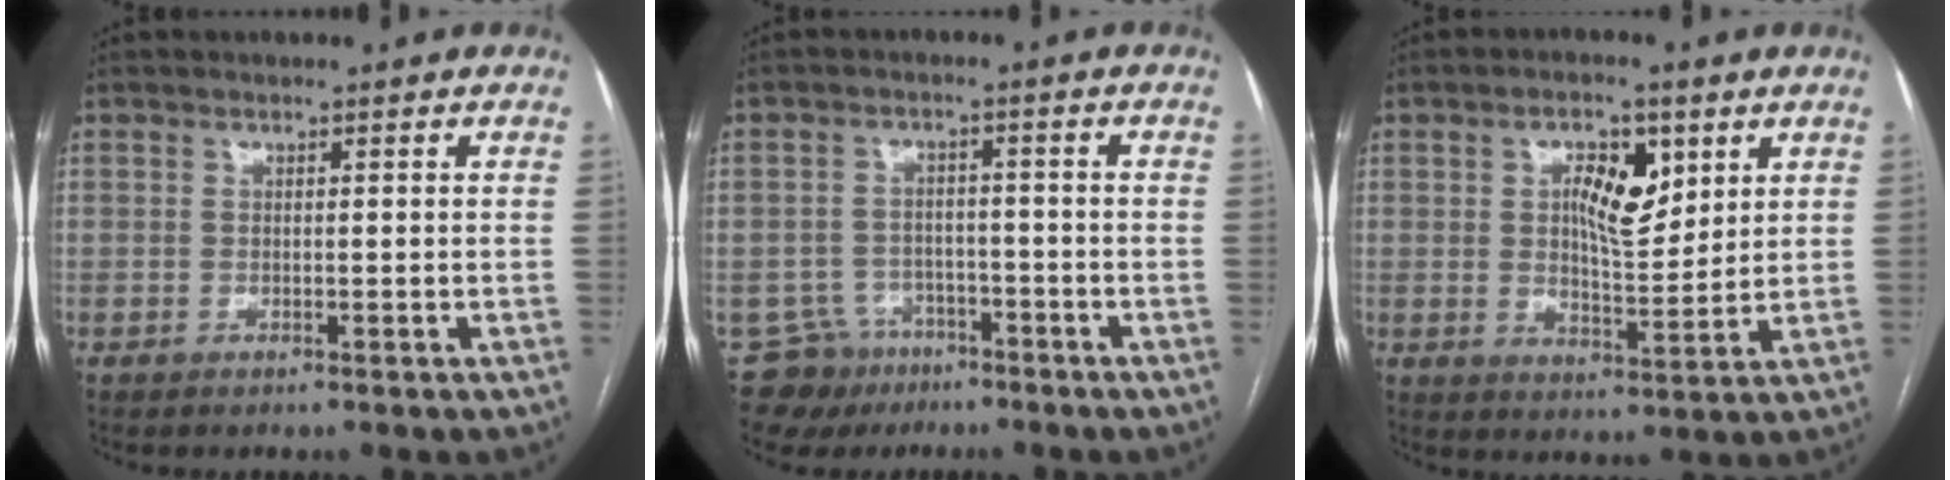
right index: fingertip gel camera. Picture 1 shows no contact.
{"total": 6.3, "force": [-4.1, 4.8, -0.2], "torque": [0.010, 0.012, -0.061]}
{"total": 9.0, "force": [3.2, 3.9, 7.4], "torque": [-0.119, 0.009, 0.056]}